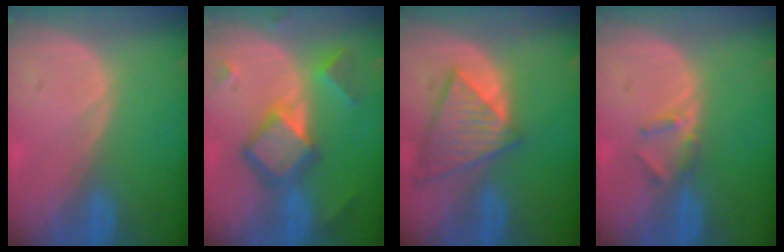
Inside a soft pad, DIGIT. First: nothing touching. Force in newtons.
{"total": 7.9, "press": 7.8, "slide": 0.5}
{"total": 8.2, "press": 7.2, "slide": 3.9}
{"total": 2.3, "press": 2.1, "slide": 0.9}